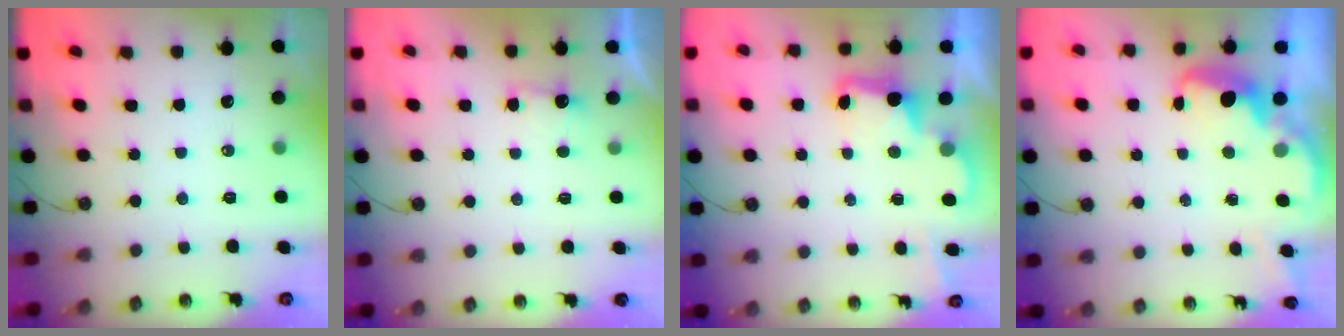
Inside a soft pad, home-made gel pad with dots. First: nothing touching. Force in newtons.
{"total": 2.4, "press": 2.3, "slide": 0.8}
{"total": 3.2, "press": 3.2, "slide": 0.7}
{"total": 2.7, "press": 2.6, "slide": 0.5}